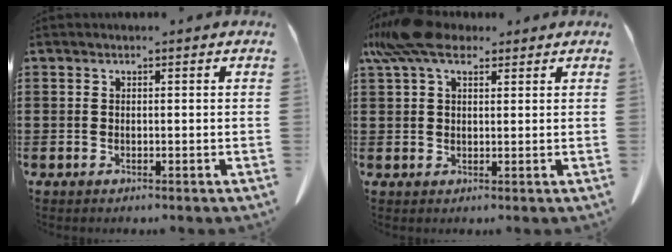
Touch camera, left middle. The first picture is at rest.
{"total": 6.9, "force": [4.3, 2.8, 4.5], "torque": [-0.109, 0.002, 0.080]}